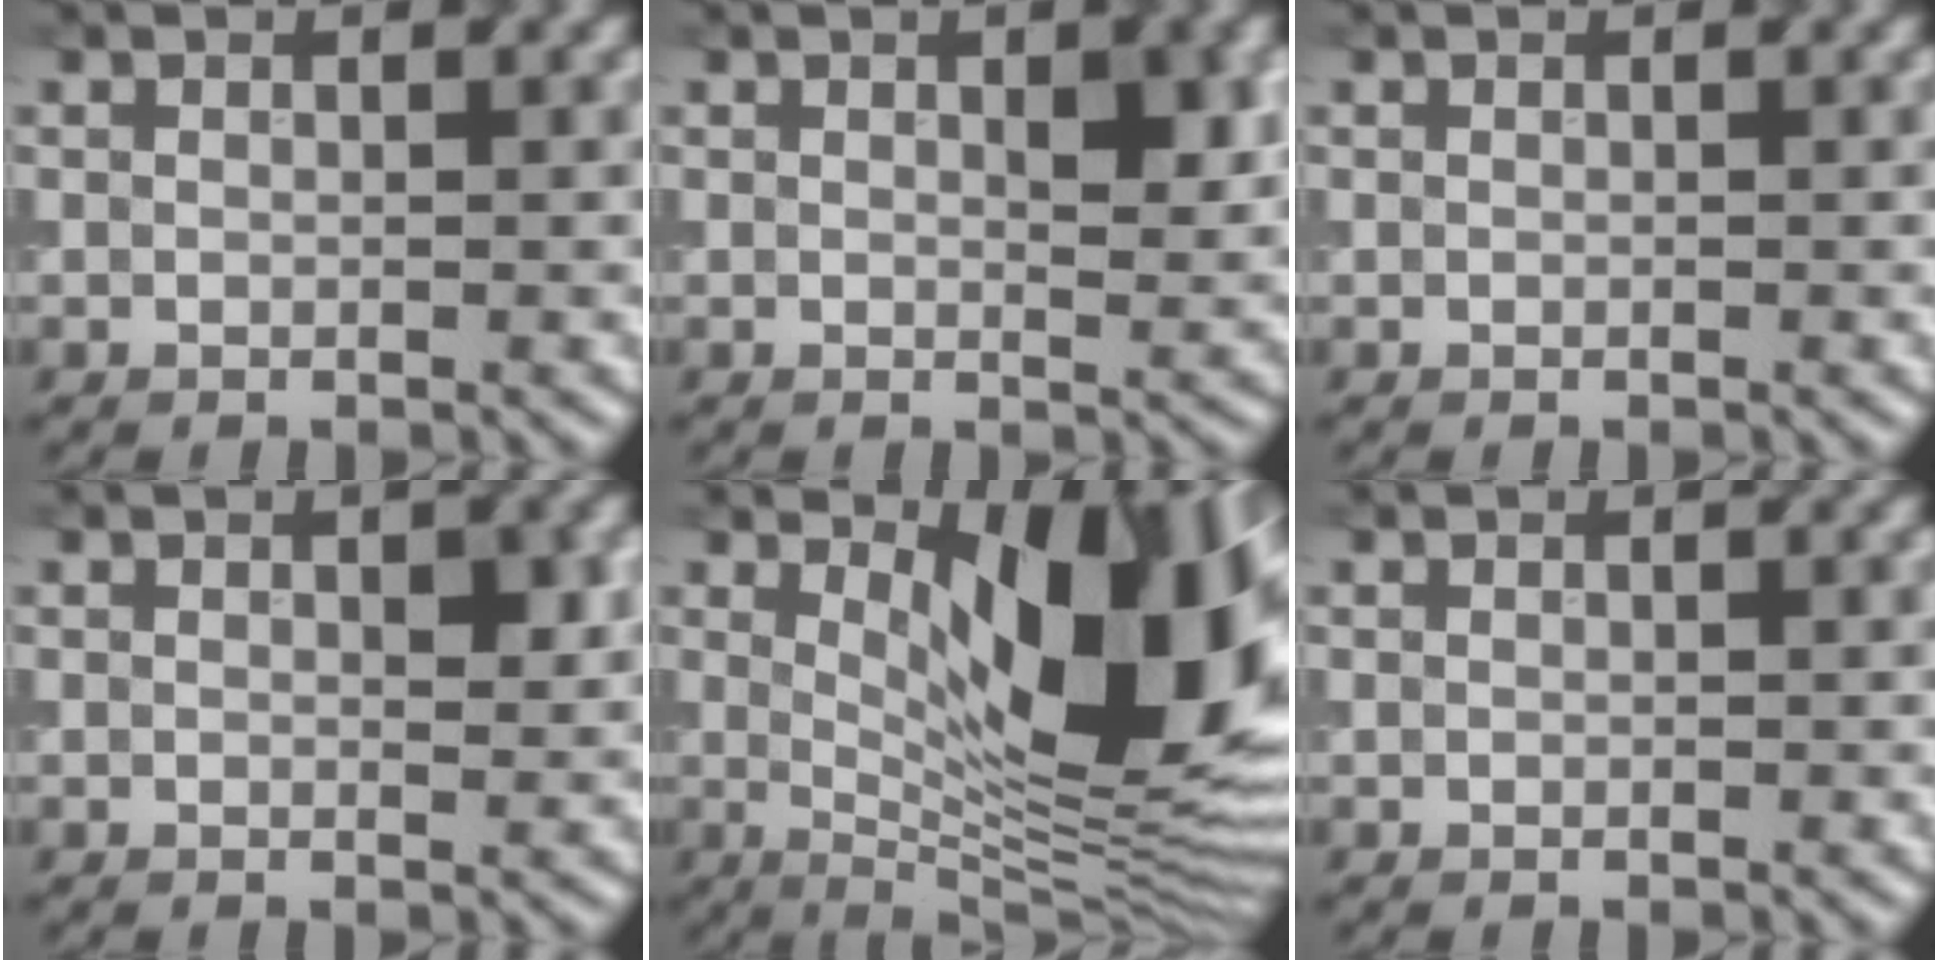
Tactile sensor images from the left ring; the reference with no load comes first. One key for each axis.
{"total": 3.1, "fx": 0.9, "fy": 1.1, "fz": 2.8, "tx": -0.036, "ty": -0.003, "tz": 0.016}
{"total": 0.0}
{"total": 1.8, "fx": 0.5, "fy": 0.7, "fz": 1.6, "tx": -0.018, "ty": -0.003, "tz": 0.010}
{"total": 14.1, "fx": 3.5, "fy": 5.2, "fz": 12.6, "tx": -0.151, "ty": -0.004, "tz": 0.053}
{"total": 0.0}